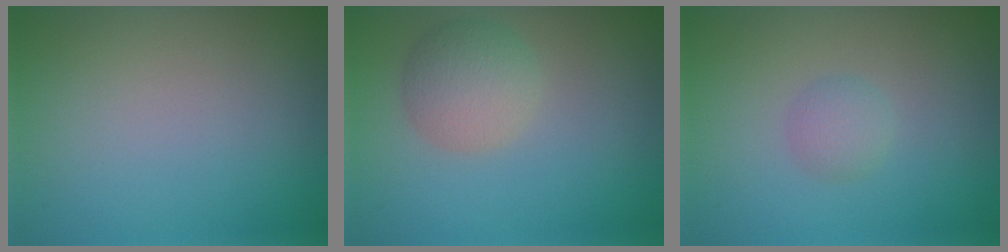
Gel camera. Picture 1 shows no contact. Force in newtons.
{"total": 3.7, "press": 3.7, "slide": 0.1}
{"total": 1.5, "press": 1.5, "slide": 0.1}